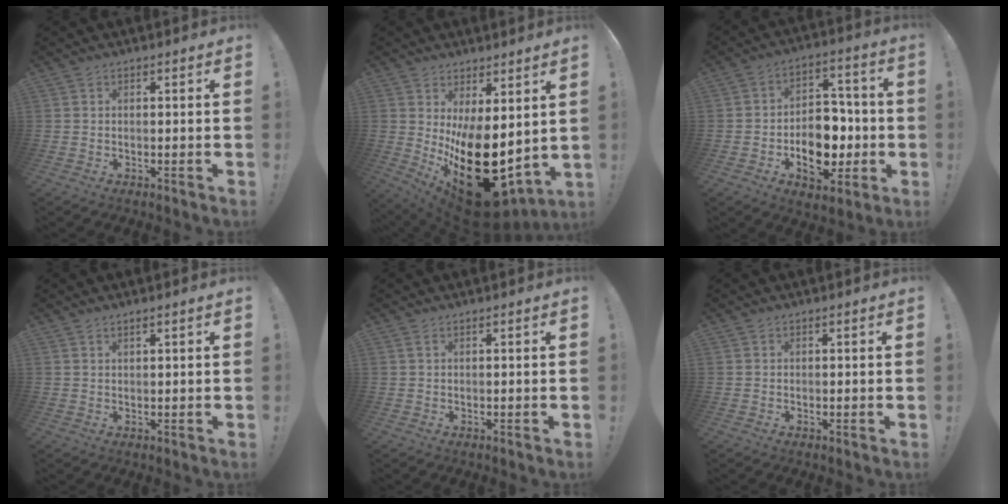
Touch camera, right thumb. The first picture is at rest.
{"total": 22.3, "force": [-3.8, 11.7, 18.6], "torque": [-0.282, 0.003, -0.037]}
{"total": 15.0, "force": [-4.6, 10.7, 9.4], "torque": [-0.122, 0.034, -0.070]}
{"total": 1.3, "force": [0.9, -0.1, 1.0], "torque": [-0.022, 0.001, 0.015]}
{"total": 0.8, "force": [0.3, 0.0, 0.8], "torque": [-0.015, 0.000, 0.005]}
{"total": 0.0}